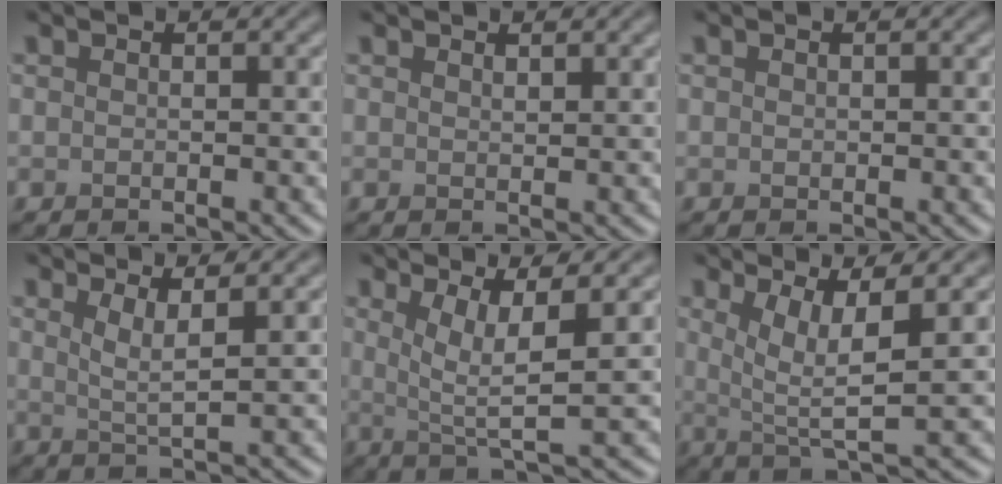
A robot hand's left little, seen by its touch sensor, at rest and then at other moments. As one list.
[{"total": 0.7, "force": [0.6, 0.2, 0.3], "torque": [-0.005, -0.001, 0.013]}, {"total": 0.0}, {"total": 2.7, "force": [1.3, 0.5, 2.3], "torque": [-0.035, -0.006, 0.025]}, {"total": 4.8, "force": [1.3, 0.9, 4.5], "torque": [-0.077, -0.005, 0.026]}, {"total": 5.2, "force": [1.5, 1.1, 4.8], "torque": [-0.081, -0.006, 0.027]}]